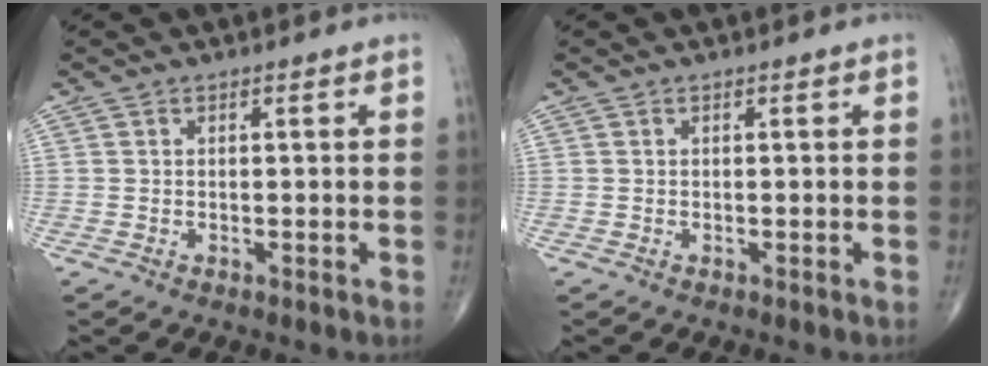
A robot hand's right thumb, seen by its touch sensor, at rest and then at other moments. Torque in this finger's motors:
{"motor_torque": [0.00, 0.00, -0.04, 0.04, 0.00]}